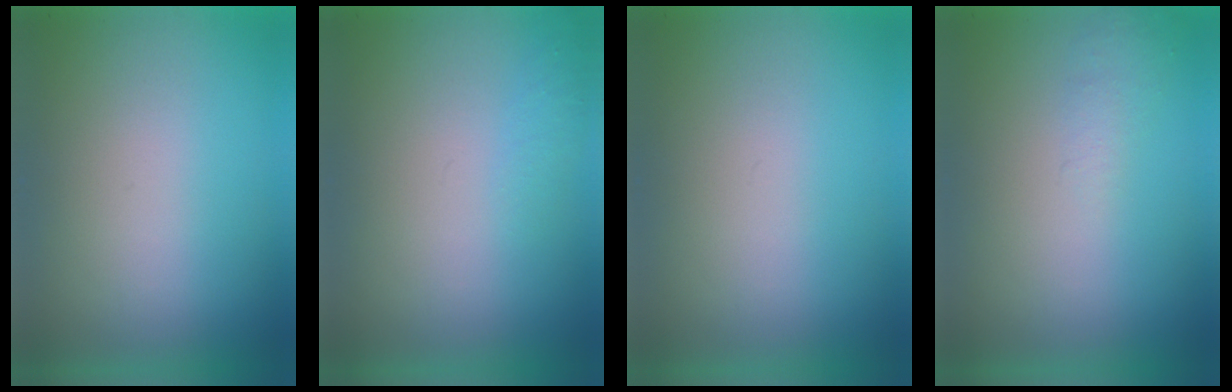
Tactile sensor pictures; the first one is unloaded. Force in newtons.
{"total": 1.1}
{"total": 0.0}
{"total": 1.1}